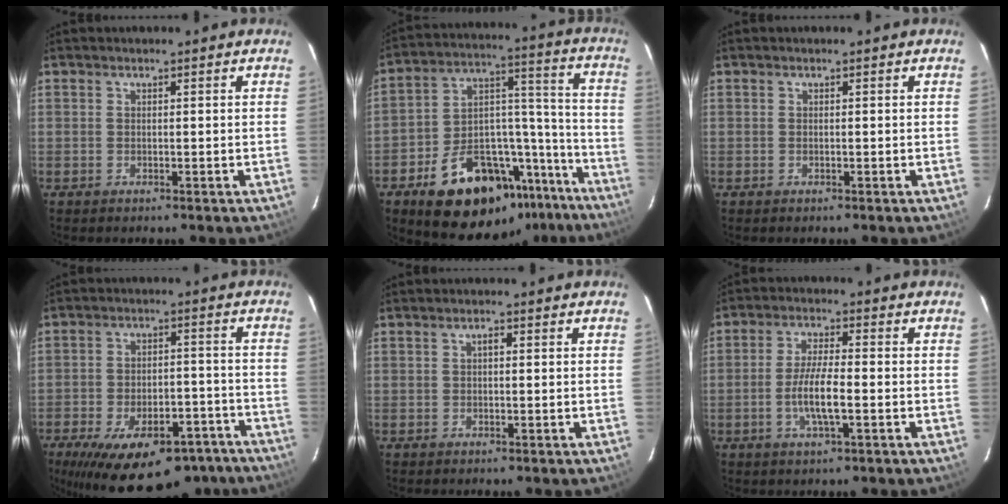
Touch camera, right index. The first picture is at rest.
{"total": 26.4, "force": [-18.8, 12.7, 13.6], "torque": [-0.205, 0.064, -0.246]}
{"total": 0.0}
{"total": 23.1, "force": [-16.7, 9.9, 12.5], "torque": [-0.221, -0.003, -0.216]}
{"total": 0.9, "force": [0.1, 0.5, 0.8], "torque": [-0.014, 0.007, 0.000]}
{"total": 6.8, "force": [-2.0, 1.3, 6.4], "torque": [-0.127, -0.002, -0.039]}